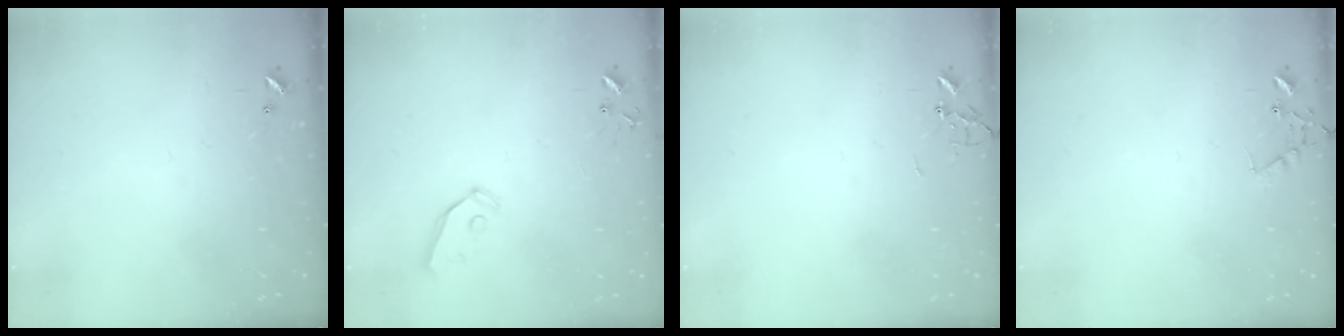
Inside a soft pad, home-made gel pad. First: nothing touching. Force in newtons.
{"total": 4.9, "press": 4.9, "slide": 0.2}
{"total": 0.0}
{"total": 6.8, "press": 6.8, "slide": 0.5}